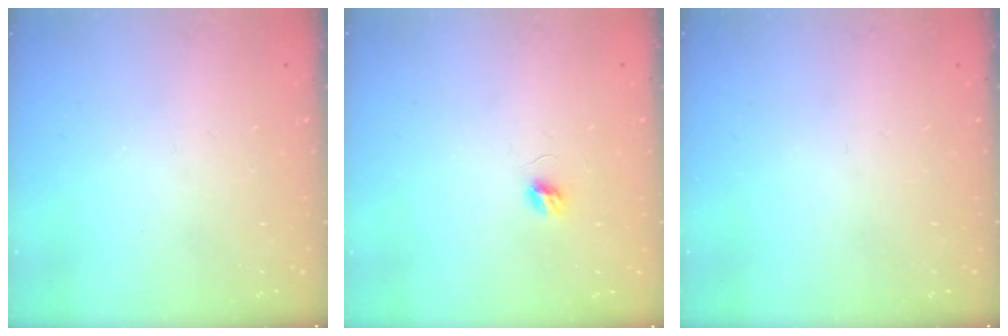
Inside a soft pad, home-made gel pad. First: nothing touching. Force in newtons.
{"total": 4.6, "press": 4.6, "slide": 0.5}
{"total": 0.0}